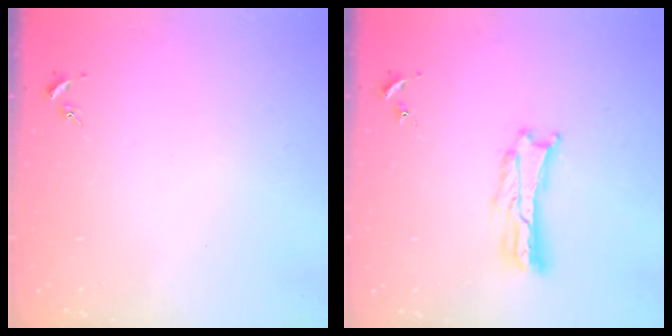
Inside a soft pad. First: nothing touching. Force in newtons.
{"total": 1.7, "press": 1.7, "slide": 0.3}